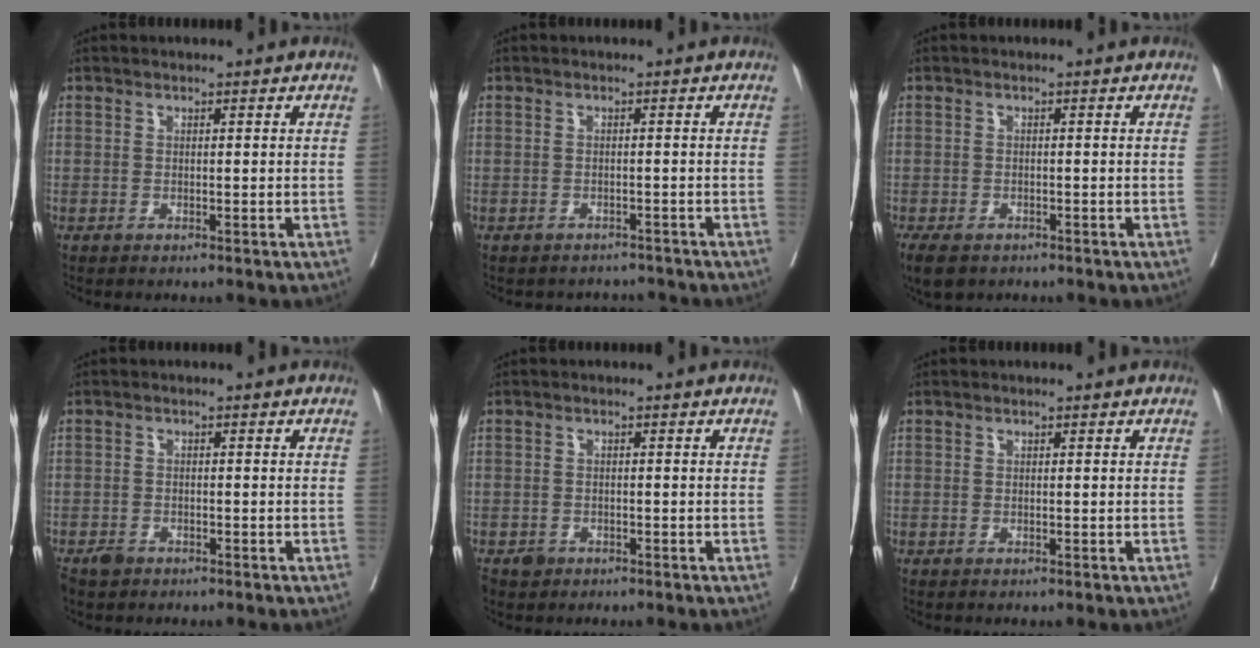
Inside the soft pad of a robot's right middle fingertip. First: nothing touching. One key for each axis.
{"total": 3.5, "fx": -3.2, "fy": 1.3, "fz": -0.7, "tx": 0.011, "ty": 0.003, "tz": -0.045}
{"total": 6.3, "fx": -4.3, "fy": 3.5, "fz": 2.9, "tx": -0.055, "ty": -0.009, "tz": -0.064}
{"total": 1.9, "fx": -1.4, "fy": 1.1, "fz": 0.6, "tx": -0.013, "ty": 0.001, "tz": -0.020}
{"total": 1.7, "fx": -1.1, "fy": 1.3, "fz": 0.3, "tx": -0.005, "ty": 0.004, "tz": -0.015}
{"total": 0.0}